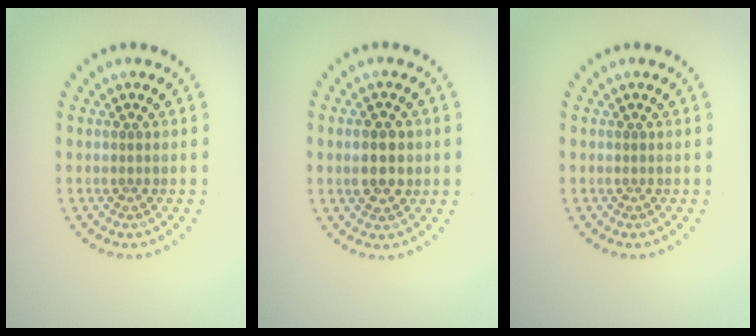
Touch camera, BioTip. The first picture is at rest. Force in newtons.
{"total": 3.9, "press": 3.9, "slide": 0.1}
{"total": 0.0}